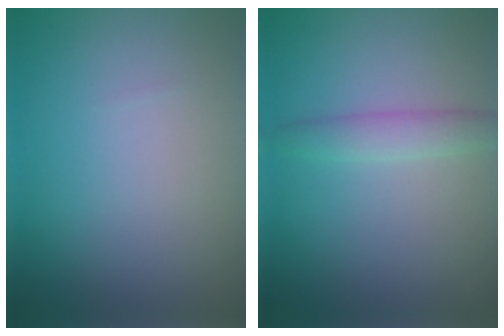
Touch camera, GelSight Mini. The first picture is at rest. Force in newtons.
{"total": 1.9, "press": 1.9, "slide": 0.1}